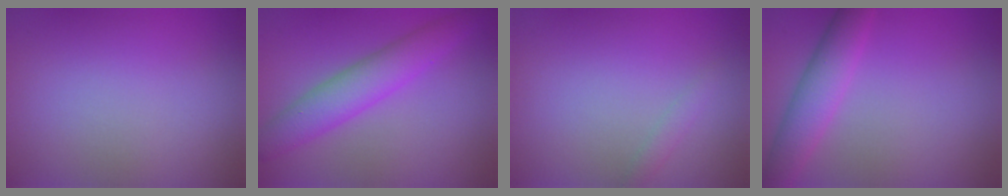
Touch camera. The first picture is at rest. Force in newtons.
{"total": 4.6, "press": 4.6, "slide": 0.1}
{"total": 0.9, "press": 0.9, "slide": 0.0}
{"total": 3.8, "press": 3.8, "slide": 0.1}